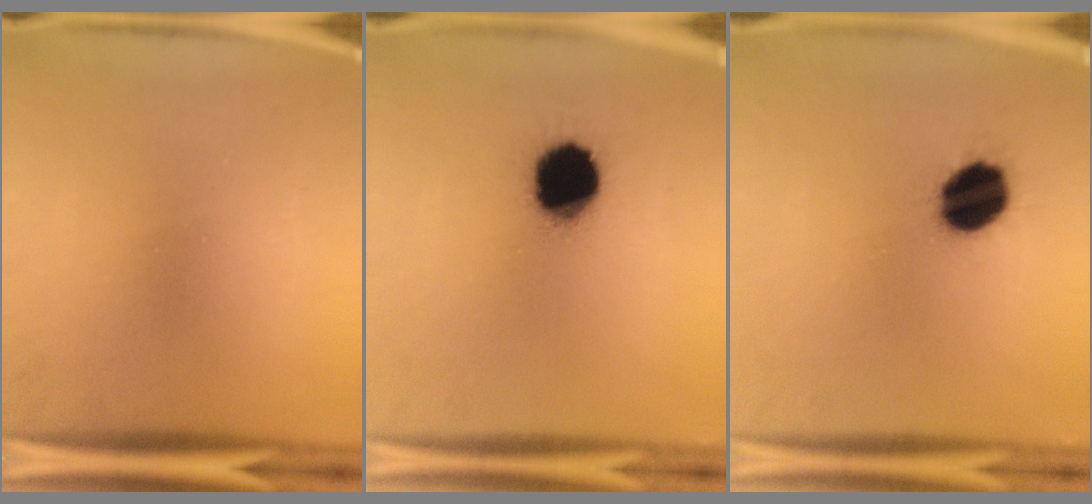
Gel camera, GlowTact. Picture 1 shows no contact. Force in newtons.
{"total": 16.7}
{"total": 13.6}